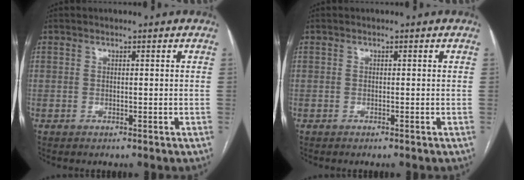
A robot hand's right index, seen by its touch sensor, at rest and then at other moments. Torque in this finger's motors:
{"motor_torque": [0.00, -0.03, -0.04, -0.04]}